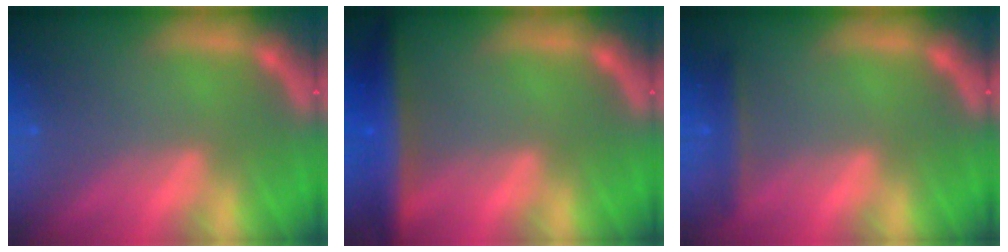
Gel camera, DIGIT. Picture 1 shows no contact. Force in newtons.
{"total": 5.5}
{"total": 1.9}